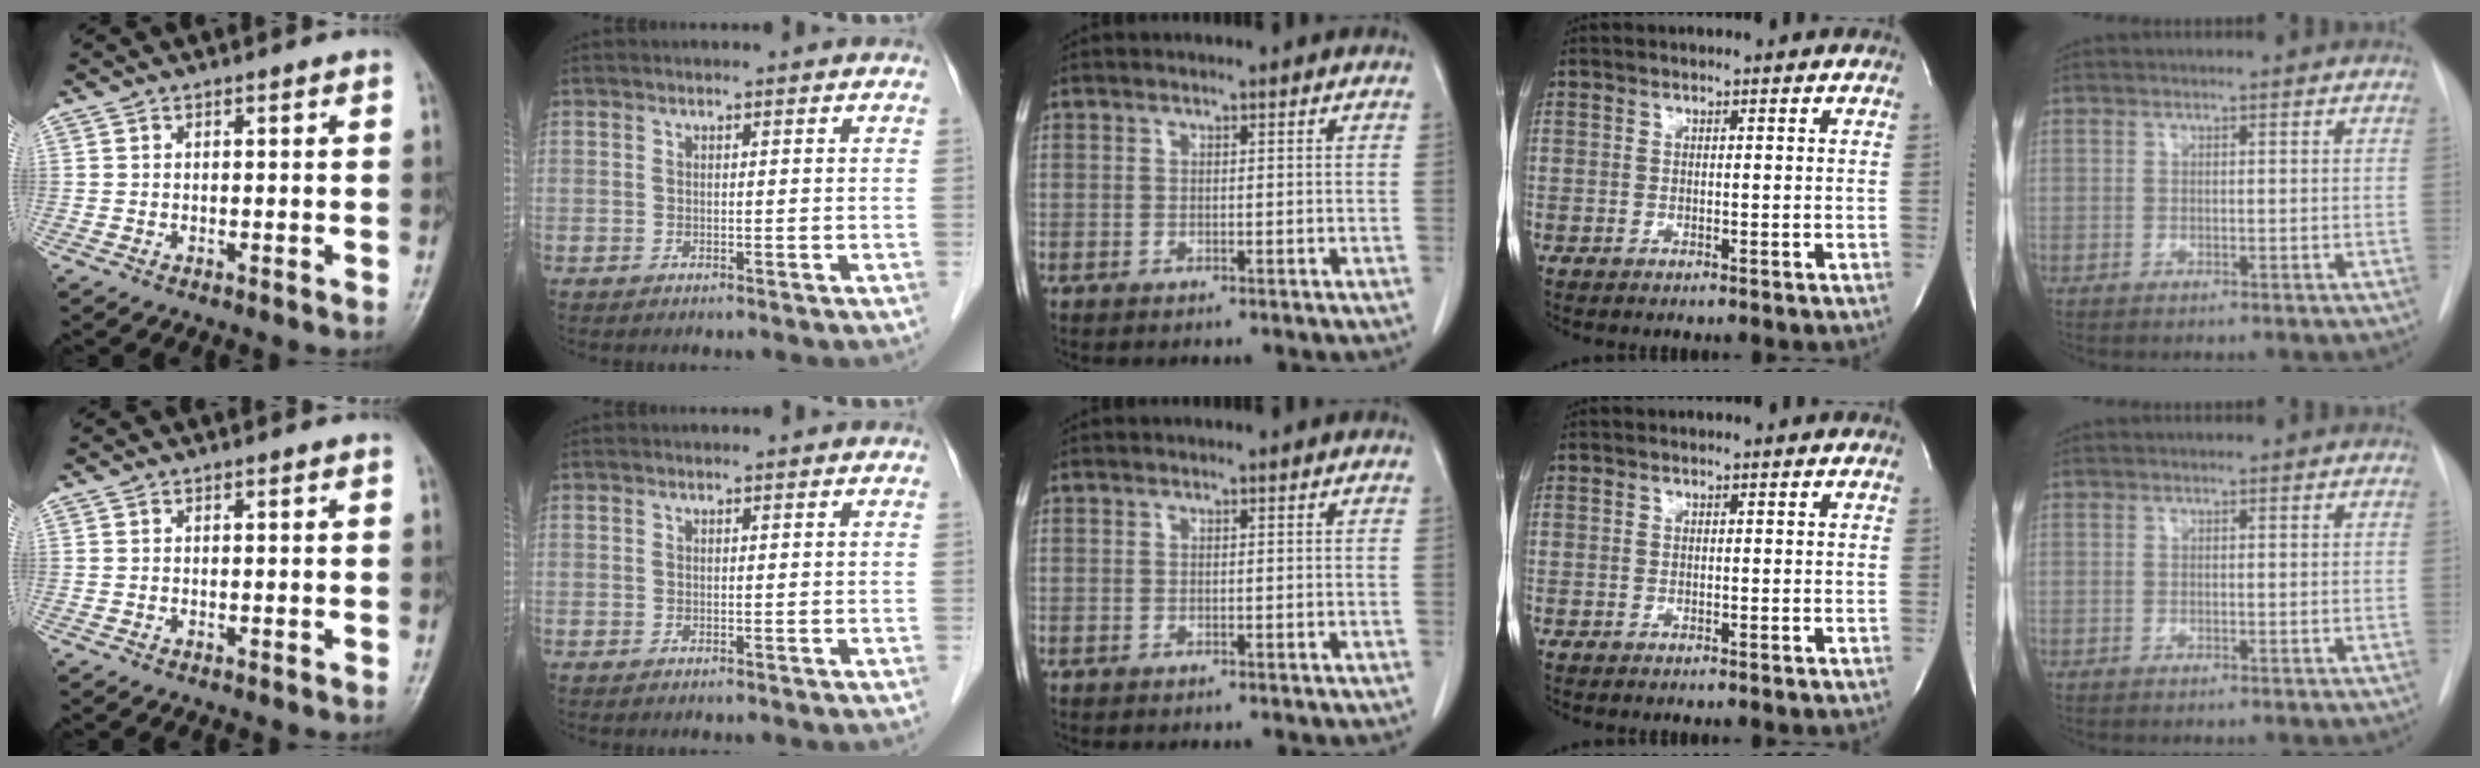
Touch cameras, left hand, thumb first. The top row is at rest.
{}